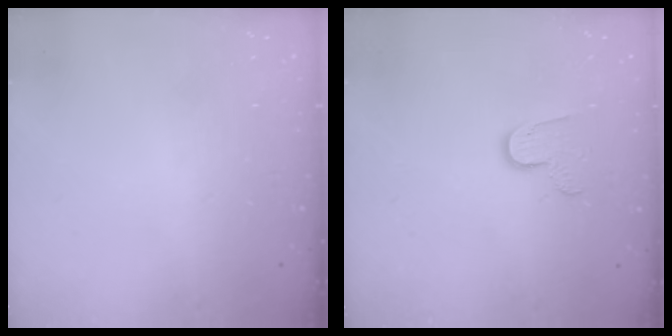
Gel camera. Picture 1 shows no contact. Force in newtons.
{"total": 7.6, "press": 7.6, "slide": 0.5}